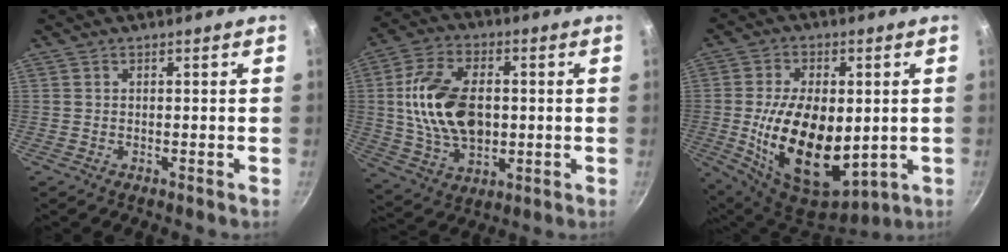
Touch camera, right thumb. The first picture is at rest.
{"total": 17.2, "force": [0.9, 10.9, 13.3], "torque": [-0.230, 0.008, 0.019]}
{"total": 20.7, "force": [-1.2, 12.1, 16.8], "torque": [-0.284, -0.018, -0.001]}